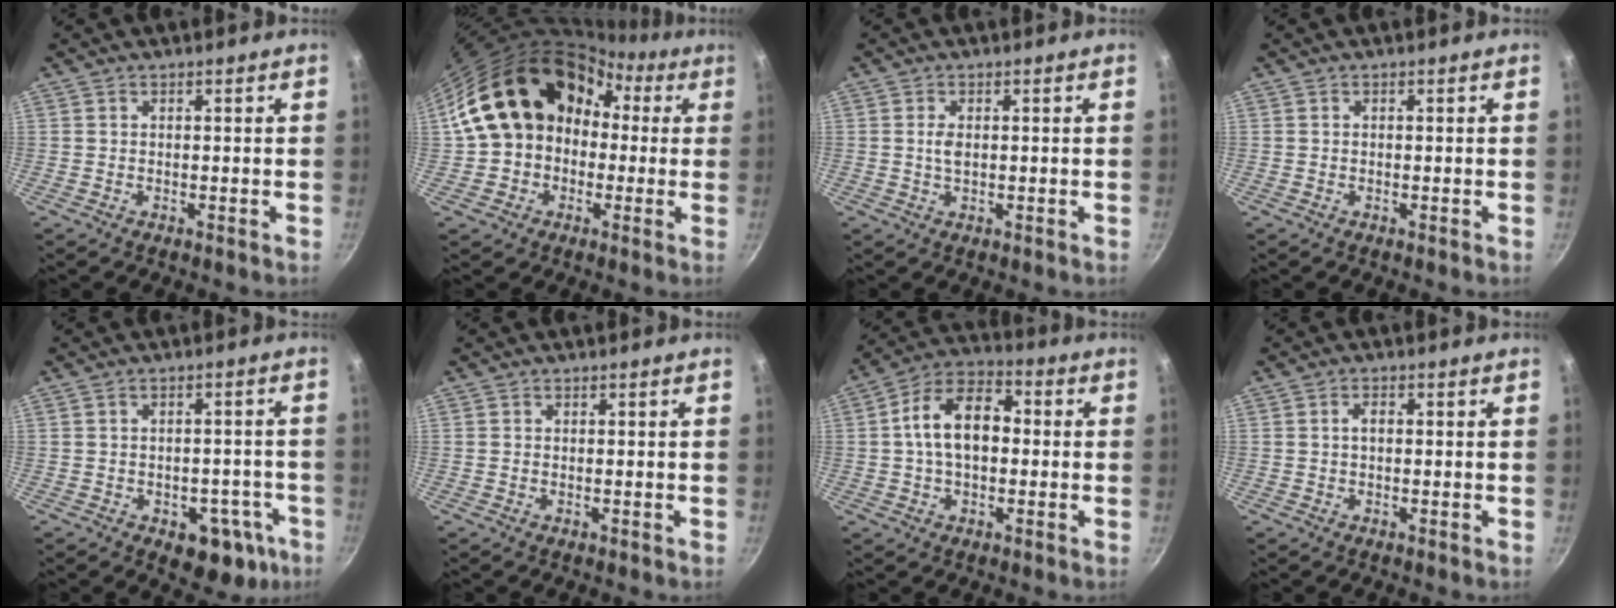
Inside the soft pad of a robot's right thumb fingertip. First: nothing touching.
{"total": 19.3, "force": [2.1, 15.6, 11.3], "torque": [-0.170, 0.064, 0.030]}
{"total": 2.0, "force": [0.2, 1.1, 1.6], "torque": [-0.028, -0.001, 0.003]}
{"total": 0.0}
{"total": 10.5, "force": [-4.4, 6.6, 6.9], "torque": [-0.033, 0.027, -0.041]}
{"total": 0.0}
{"total": 12.8, "force": [0.6, 8.2, 9.8], "torque": [-0.142, 0.034, -0.007]}
{"total": 1.7, "force": [0.1, 1.0, 1.3], "torque": [-0.020, 0.007, 0.001]}